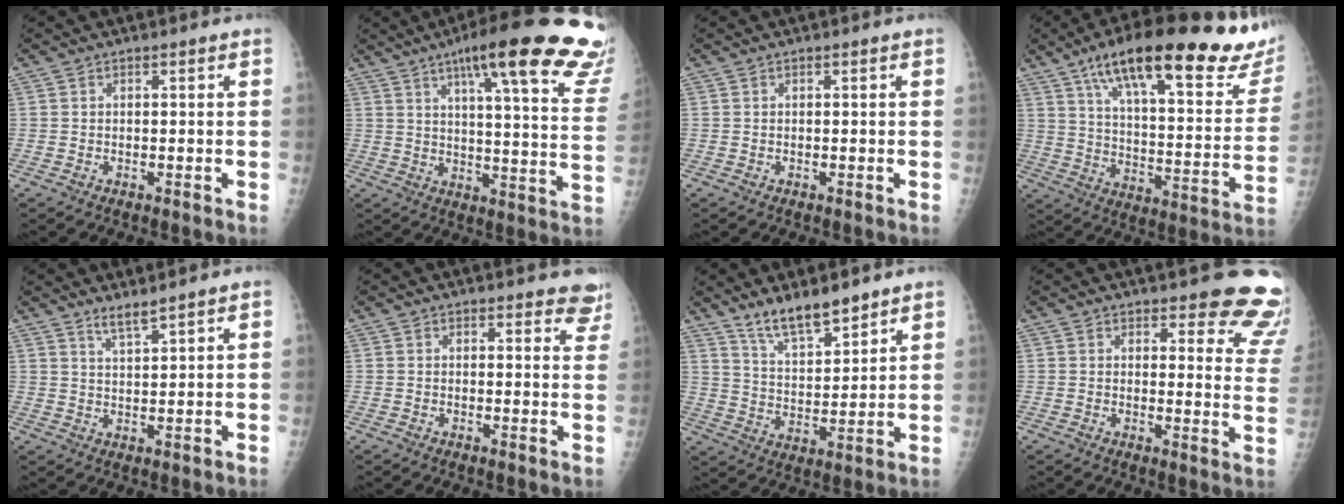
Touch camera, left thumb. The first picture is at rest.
{"total": 27.9, "force": [18.8, 4.1, 20.2], "torque": [-0.232, -0.073, 0.236]}
{"total": 0.0}
{"total": 31.7, "force": [19.8, 8.6, 23.2], "torque": [-0.307, -0.037, 0.287]}
{"total": 3.0, "force": [2.6, -0.2, 1.5], "torque": [-0.029, -0.023, 0.053]}
{"total": 5.2, "force": [4.7, 2.0, 1.1], "torque": [0.025, -0.025, 0.032]}
{"total": 9.8, "force": [7.9, 2.6, 5.1], "torque": [-0.074, -0.056, 0.151]}
{"total": 12.6, "force": [11.4, 3.5, 3.8], "torque": [0.009, -0.099, 0.101]}